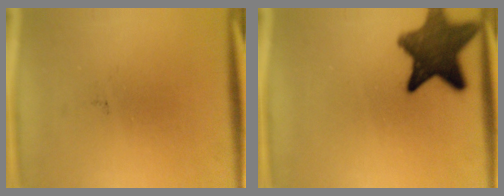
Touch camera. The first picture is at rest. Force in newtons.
{"total": 11.3}